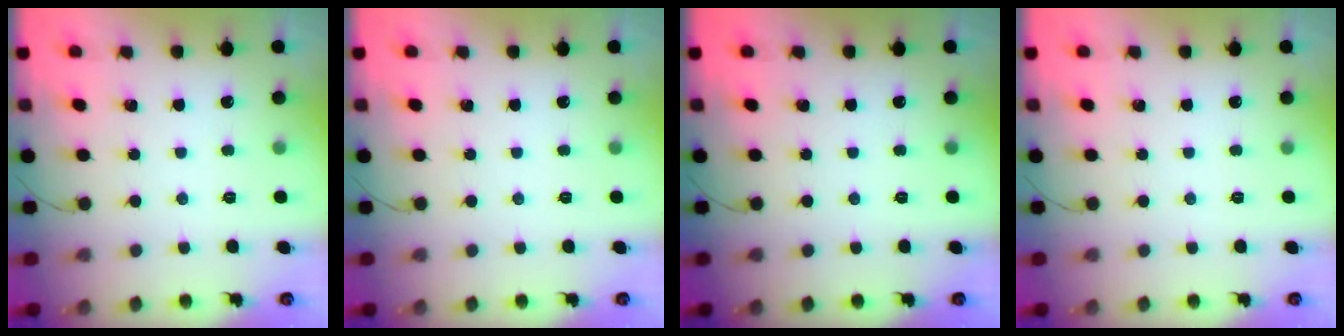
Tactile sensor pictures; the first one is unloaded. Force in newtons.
{"total": 0.0}
{"total": 0.0}
{"total": 0.0}